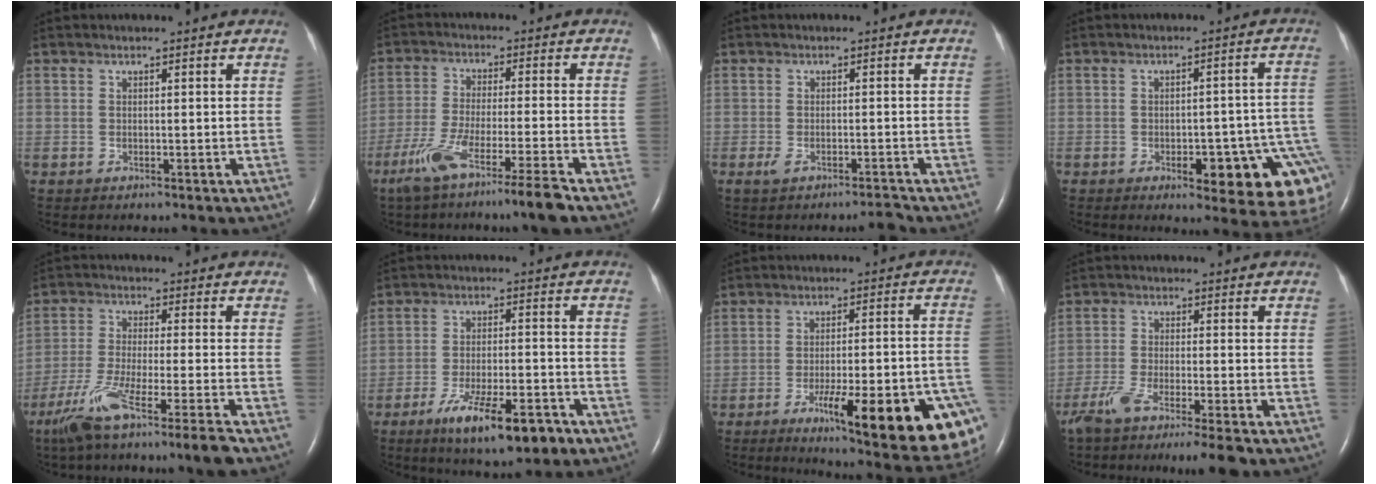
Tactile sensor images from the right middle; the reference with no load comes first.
{"total": 10.5, "force": [-7.1, -1.0, 7.6], "torque": [-0.139, -0.033, -0.129]}
{"total": 2.3, "force": [-1.8, 0.3, 1.4], "torque": [-0.033, -0.004, -0.034]}
{"total": 14.2, "force": [-6.5, 4.0, 12.0], "torque": [-0.056, 0.031, -0.070]}
{"total": 12.4, "force": [-8.9, -1.9, 8.4], "torque": [-0.149, -0.043, -0.152]}
{"total": 11.6, "force": [-7.2, 2.5, 8.8], "torque": [-0.150, -0.012, -0.109]}
{"total": 23.0, "force": [-10.8, 3.5, 20.0], "torque": [-0.175, -0.006, -0.144]}
{"total": 10.1, "force": [-8.0, -0.3, 6.1], "torque": [-0.101, -0.022, -0.132]}